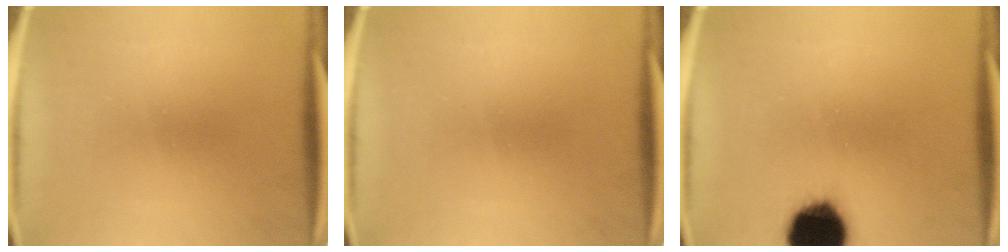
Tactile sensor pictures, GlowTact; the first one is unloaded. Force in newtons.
{"total": 0.0}
{"total": 16.4}